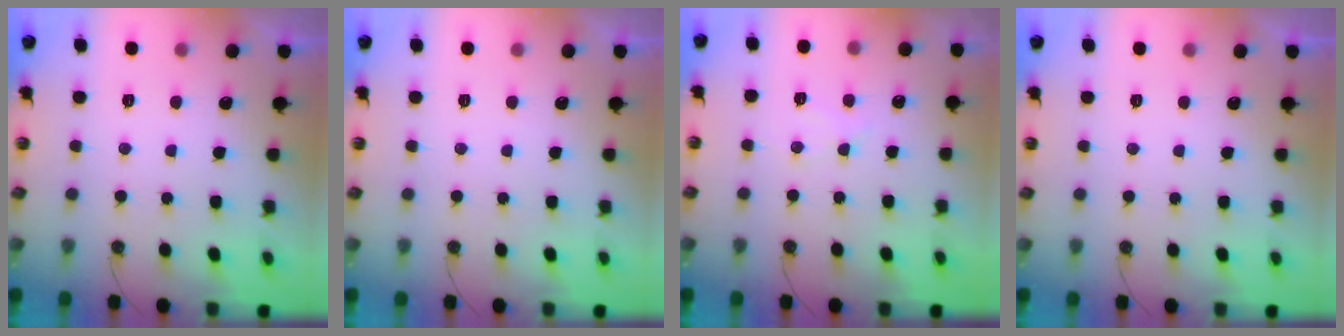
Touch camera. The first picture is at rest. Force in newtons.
{"total": 0.0}
{"total": 6.6, "press": 6.5, "slide": 0.8}
{"total": 0.0}